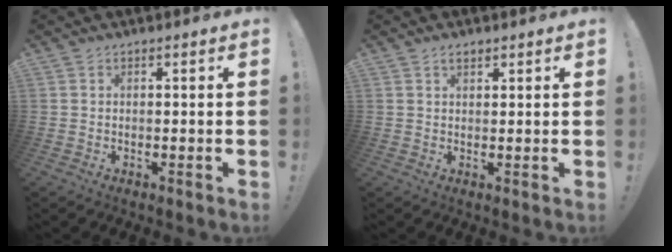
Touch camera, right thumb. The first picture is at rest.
{"total": 1.7, "force": [1.2, 0.8, 0.8], "torque": [-0.016, 0.000, 0.023]}